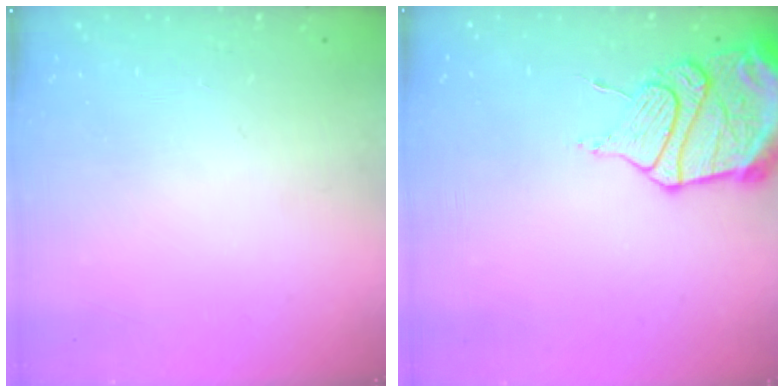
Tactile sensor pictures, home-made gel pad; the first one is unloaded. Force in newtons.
{"total": 13.5, "press": 13.4, "slide": 1.0}